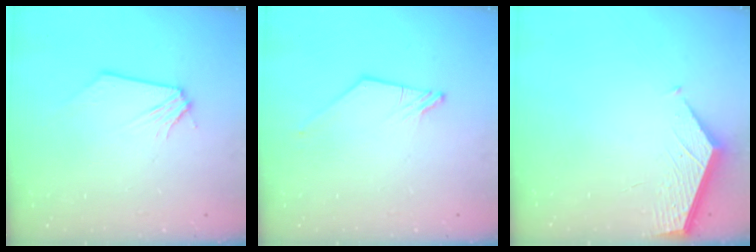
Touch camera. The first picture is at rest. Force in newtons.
{"total": 0.8, "press": 0.8, "slide": 0.2}
{"total": 2.2, "press": 2.2, "slide": 0.2}